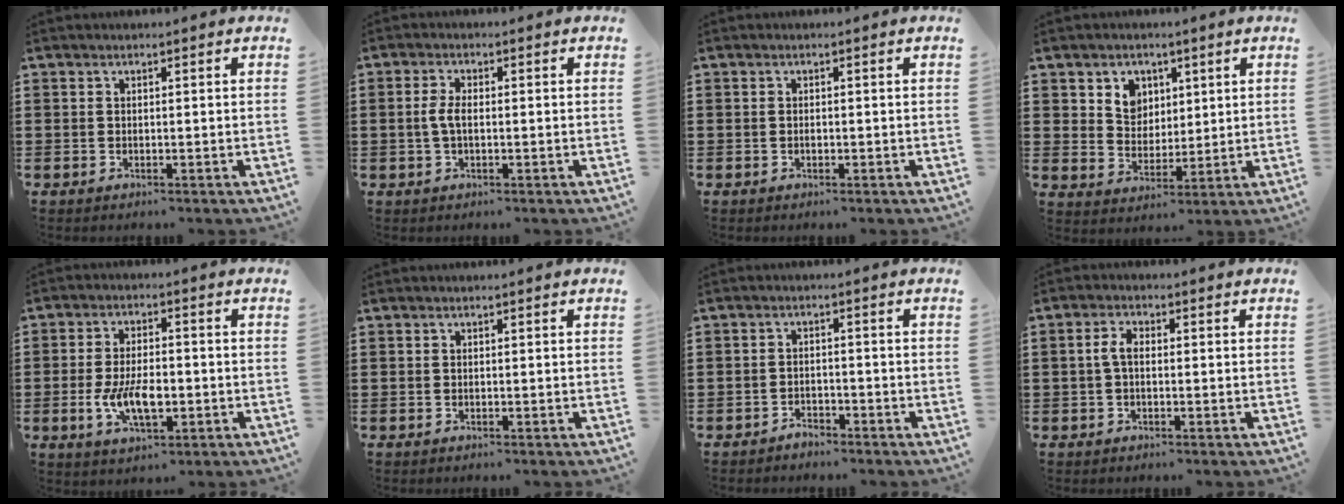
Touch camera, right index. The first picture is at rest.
{"total": 3.0, "force": [-0.2, 1.3, 2.7], "torque": [-0.067, -0.002, -0.010]}
{"total": 0.6, "force": [-0.2, 0.1, 0.5], "torque": [-0.011, -0.004, -0.003]}
{"total": 5.2, "force": [2.4, 4.5, 1.2], "torque": [-0.040, 0.009, 0.041]}
{"total": 7.4, "force": [-1.7, 3.4, 6.3], "torque": [-0.135, 0.000, -0.034]}
{"total": 0.0}
{"total": 2.0, "force": [-2.0, 0.5, 0.0], "torque": [-0.007, 0.002, -0.042]}
{"total": 3.0, "force": [-0.2, 1.5, 2.6], "torque": [-0.065, -0.001, -0.010]}